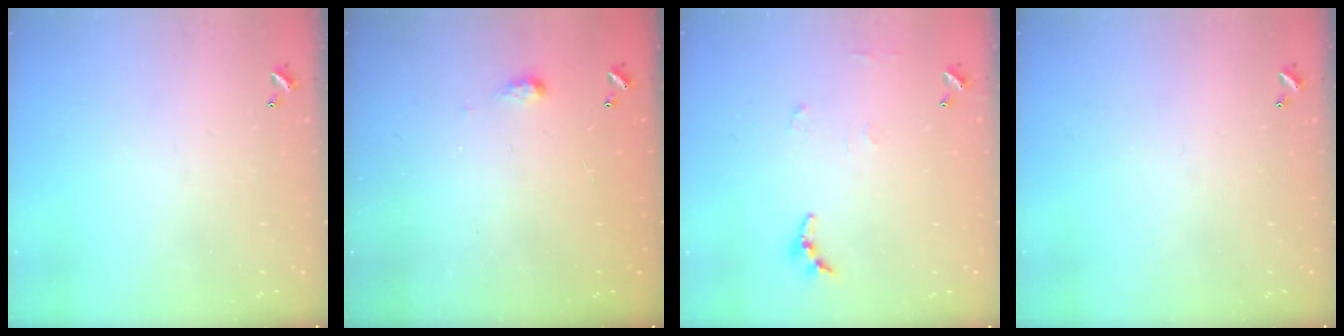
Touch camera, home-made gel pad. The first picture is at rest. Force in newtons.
{"total": 3.4, "press": 3.4, "slide": 0.4}
{"total": 6.0, "press": 5.9, "slide": 0.7}
{"total": 0.0}